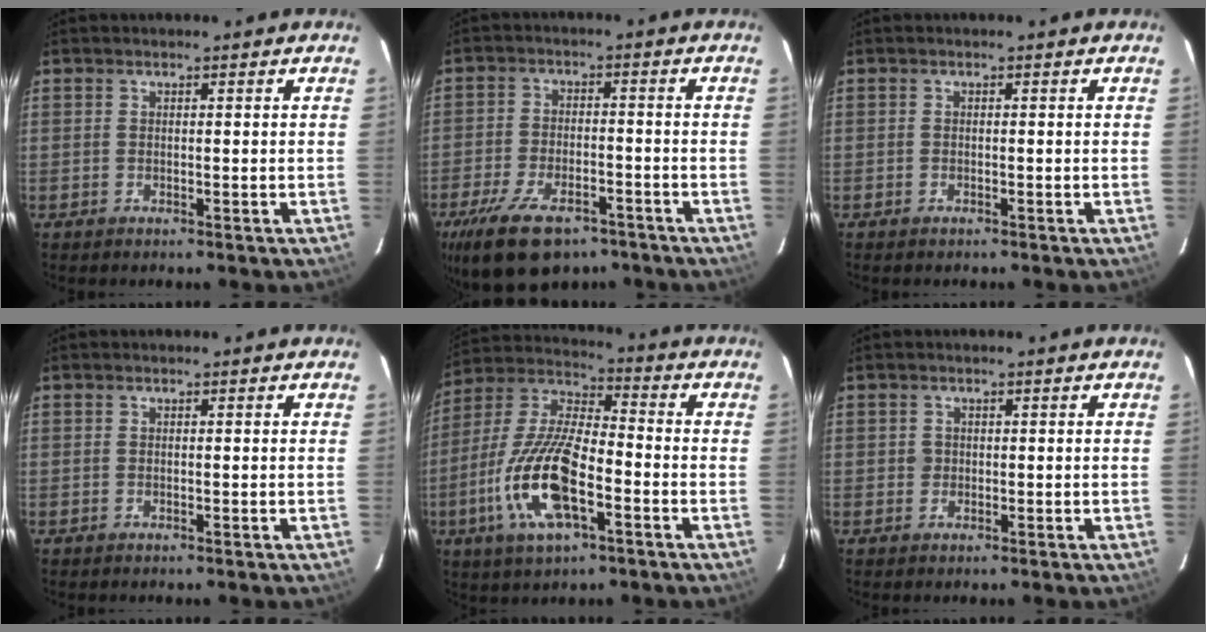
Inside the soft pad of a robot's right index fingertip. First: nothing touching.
{"total": 16.3, "force": [-10.8, 7.8, 9.4], "torque": [-0.210, -0.024, -0.177]}
{"total": 0.8, "force": [-0.6, 0.4, 0.2], "torque": [-0.006, 0.000, -0.013]}
{"total": 0.0}
{"total": 17.2, "force": [-6.2, 6.2, 14.8], "torque": [-0.313, -0.011, -0.122]}
{"total": 1.3, "force": [0.0, 1.3, 0.0], "torque": [0.007, 0.002, 0.000]}